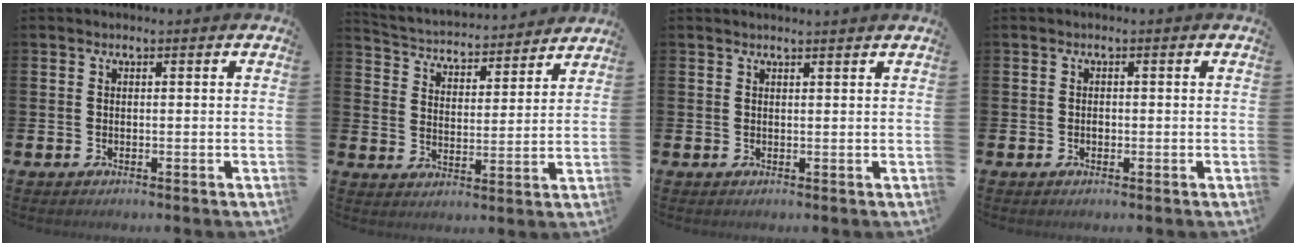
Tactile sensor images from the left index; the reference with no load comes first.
{"total": 4.0, "force": [3.9, 1.1, 0.0], "torque": [-0.027, -0.041, 0.059]}
{"total": 0.8, "force": [0.8, -0.1, 0.0], "torque": [0.003, -0.004, 0.015]}
{"total": 0.6, "force": [-0.2, 0.4, 0.4], "torque": [-0.005, 0.001, -0.005]}